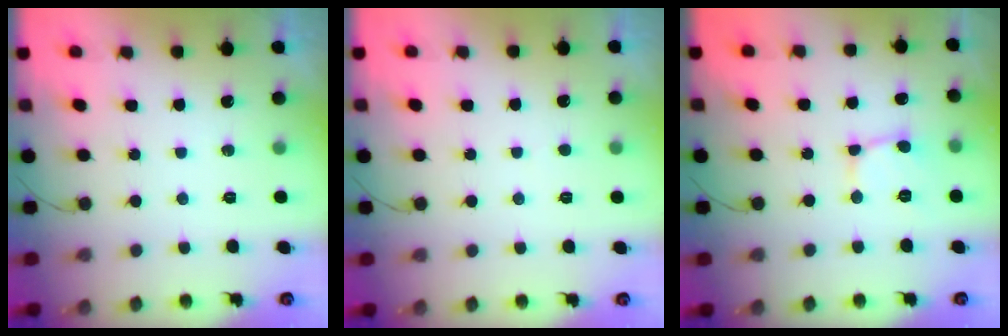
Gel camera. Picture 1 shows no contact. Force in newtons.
{"total": 2.7, "press": 2.7, "slide": 0.3}
{"total": 2.6, "press": 2.6, "slide": 0.2}